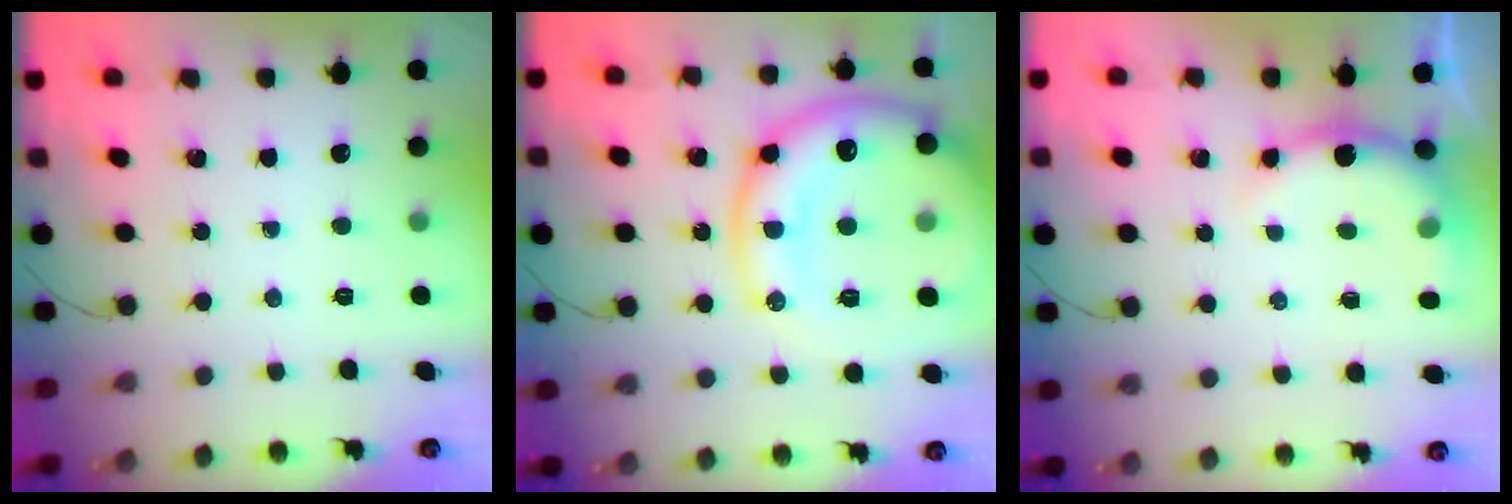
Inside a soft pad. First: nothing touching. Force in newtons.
{"total": 23.6, "press": 23.5, "slide": 2.8}
{"total": 5.2, "press": 5.2, "slide": 0.5}